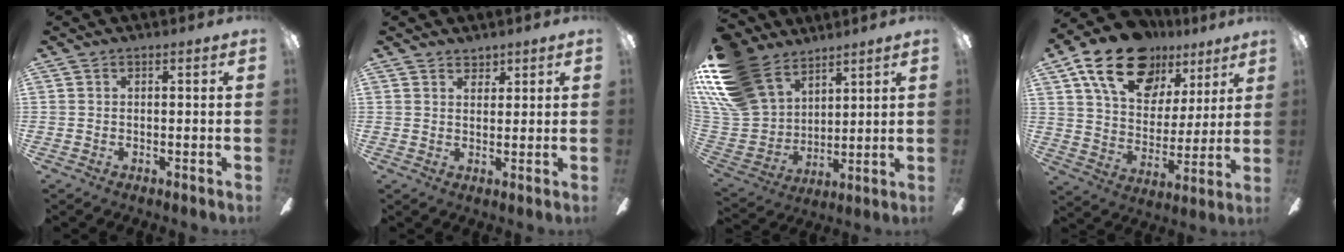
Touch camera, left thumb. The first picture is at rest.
{"total": 2.7, "force": [2.3, 1.3, 0.2], "torque": [0.009, -0.013, 0.042]}
{"total": 21.5, "force": [13.4, 13.5, 10.1], "torque": [-0.240, -0.062, 0.255]}
{"total": 20.5, "force": [12.9, 12.1, 10.4], "torque": [-0.183, -0.063, 0.233]}